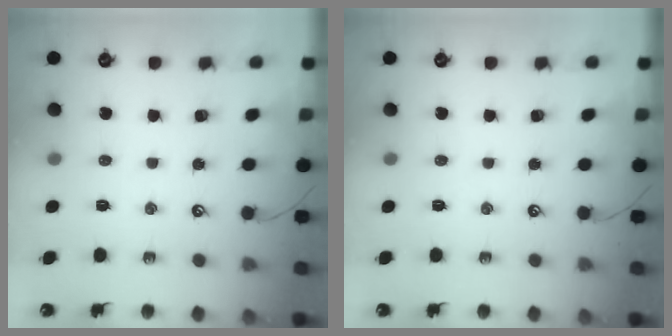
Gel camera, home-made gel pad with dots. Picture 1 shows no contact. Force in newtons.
{"total": 0.0}